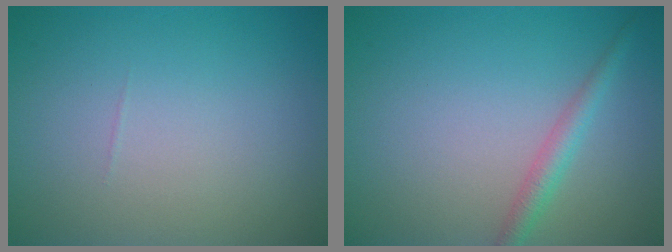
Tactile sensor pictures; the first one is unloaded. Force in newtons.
{"total": 1.9, "press": 1.9, "slide": 0.0}